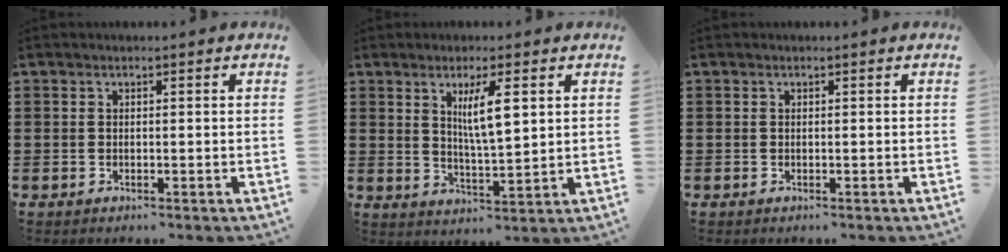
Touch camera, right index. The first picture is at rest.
{"total": 6.1, "force": [2.2, 1.3, 5.5], "torque": [-0.097, -0.001, 0.032]}
{"total": 0.0}